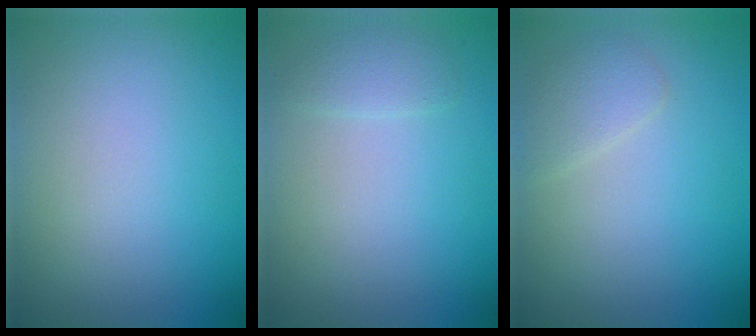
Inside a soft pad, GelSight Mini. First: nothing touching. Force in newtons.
{"total": 1.1, "press": 1.1, "slide": 0.0}
{"total": 1.7, "press": 1.7, "slide": 0.0}